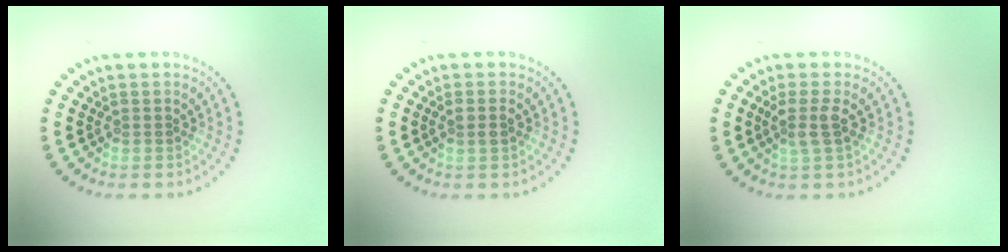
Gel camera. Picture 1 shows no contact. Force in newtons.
{"total": 1.1, "press": 1.1, "slide": 0.3}
{"total": 1.9, "press": 1.5, "slide": 1.1}